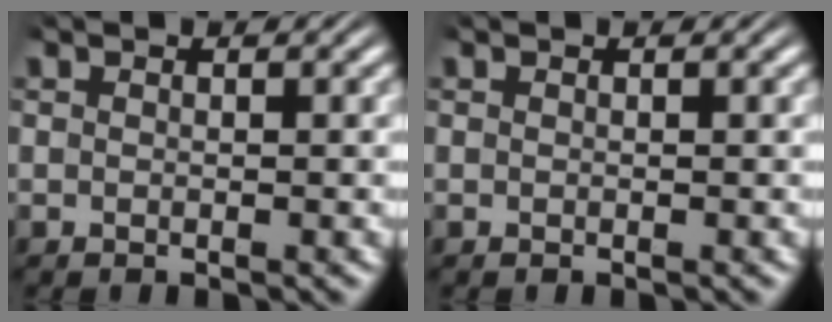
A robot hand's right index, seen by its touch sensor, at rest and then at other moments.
{"total": 0.0}